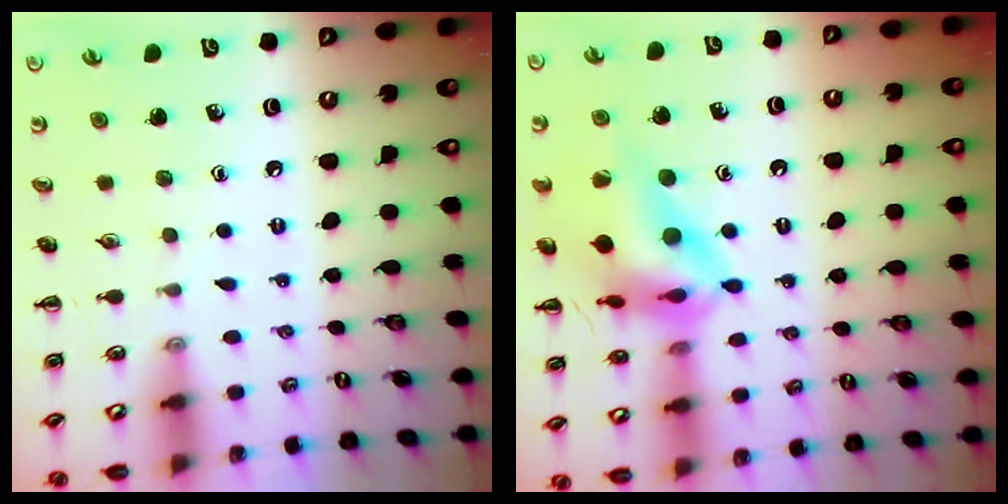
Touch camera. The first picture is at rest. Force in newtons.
{"total": 16.1, "press": 15.8, "slide": 3.1}